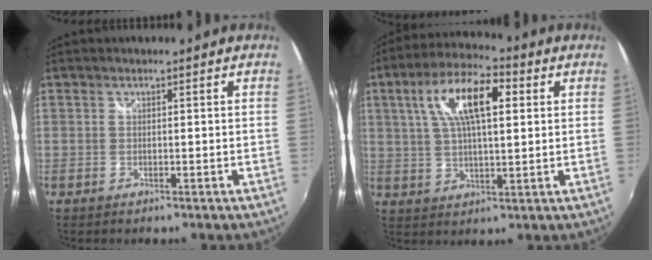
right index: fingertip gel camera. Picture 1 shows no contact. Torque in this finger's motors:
{"motor_torque": [0.54, 0.20, 0.59, 0.16]}